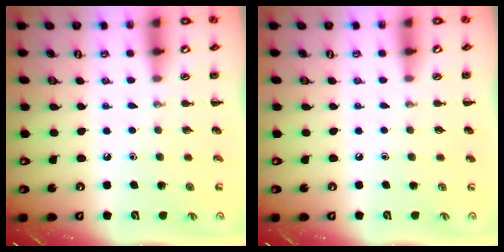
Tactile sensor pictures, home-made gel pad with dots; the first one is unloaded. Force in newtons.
{"total": 0.0}